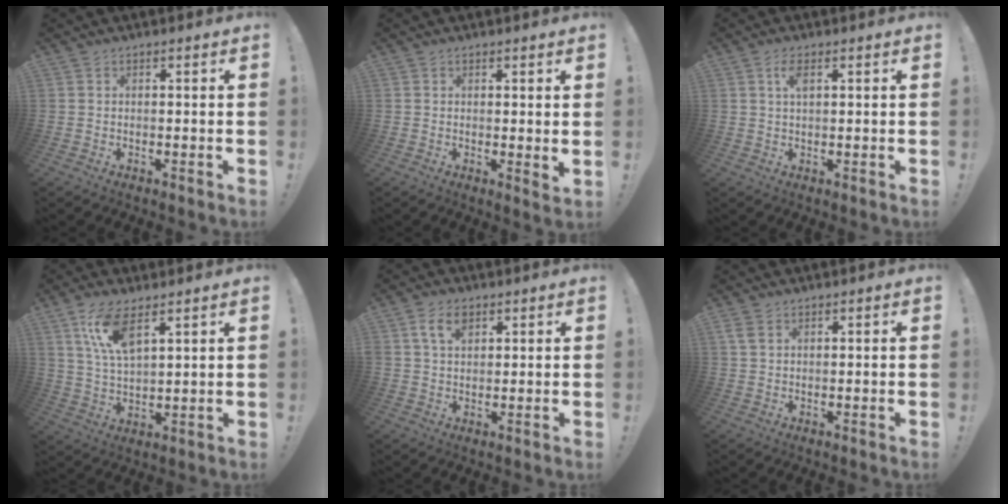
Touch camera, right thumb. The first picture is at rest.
{"total": 1.7, "force": [1.1, 0.3, 1.2], "torque": [-0.005, -0.006, 0.017]}
{"total": 3.2, "force": [1.3, 1.2, 2.7], "torque": [-0.050, 0.002, 0.021]}
{"total": 10.5, "force": [6.2, 3.7, 7.6], "torque": [-0.157, -0.018, 0.113]}
{"total": 5.6, "force": [2.6, 3.2, 3.7], "torque": [-0.058, -0.002, 0.046]}
{"total": 2.8, "force": [1.5, 1.6, 1.8], "torque": [-0.039, 0.003, 0.031]}